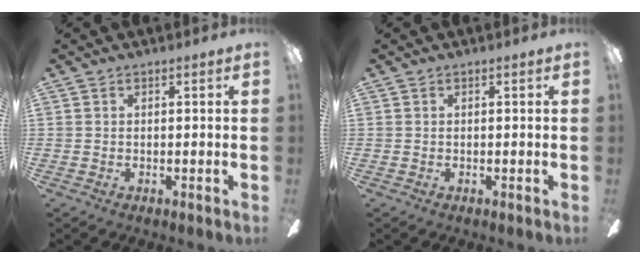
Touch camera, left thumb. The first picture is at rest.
{"total": 0.0}